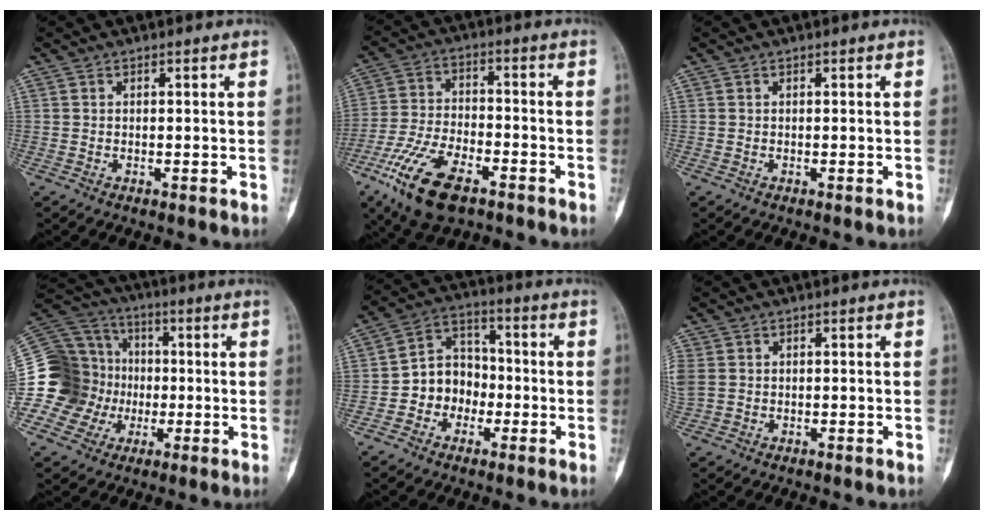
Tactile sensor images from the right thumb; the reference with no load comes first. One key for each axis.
{"total": 14.9, "fx": -8.4, "fy": 6.6, "fz": 10.5, "tx": -0.208, "ty": 0.018, "tz": -0.154}
{"total": 0.0}
{"total": 23.4, "fx": -2.4, "fy": 21.2, "fz": 9.5, "tx": -0.198, "ty": 0.078, "tz": -0.039}
{"total": 9.3, "fx": -2.5, "fy": 7.8, "fz": 4.3, "tx": -0.029, "ty": 0.040, "tz": -0.057}
{"total": 4.9, "fx": 0.6, "fy": 4.1, "fz": 2.7, "tx": -0.084, "ty": 0.010, "tz": 0.020}